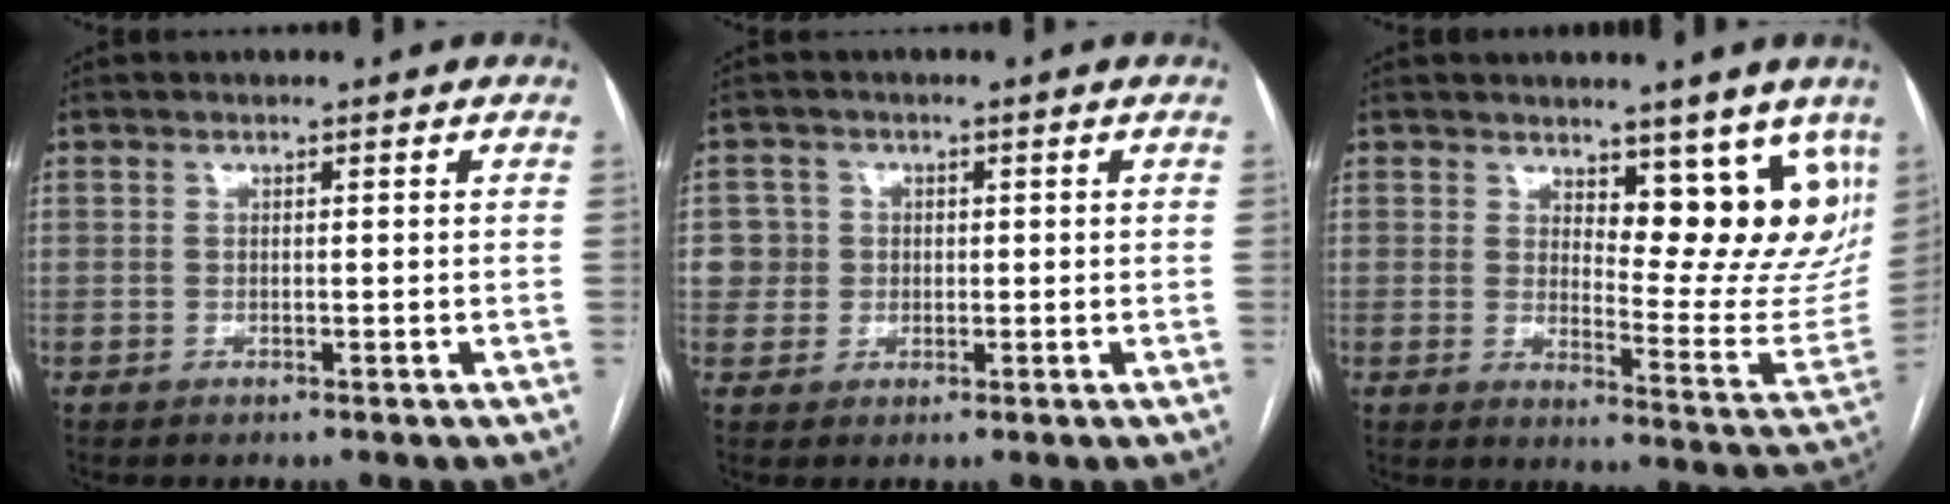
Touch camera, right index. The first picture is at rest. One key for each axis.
{"total": 3.9, "fx": 0.5, "fy": 3.9, "fz": -0.1, "tx": 0.019, "ty": 0.009, "tz": 0.011}
{"total": 12.3, "fx": 8.5, "fy": 4.5, "fz": 7.7, "tx": -0.074, "ty": -0.029, "tz": 0.107}